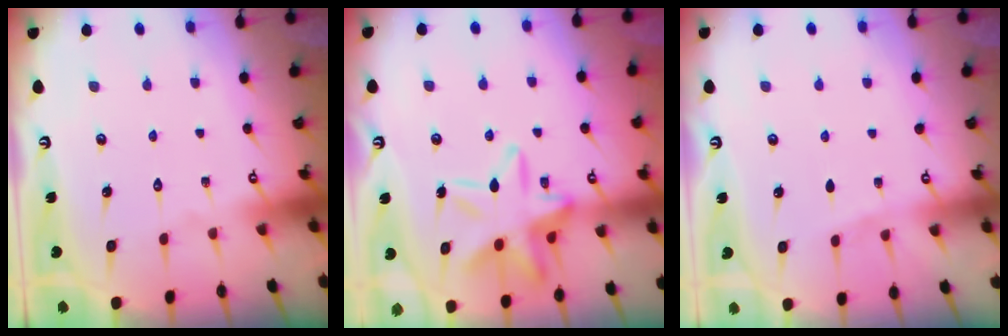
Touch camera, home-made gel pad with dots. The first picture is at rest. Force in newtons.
{"total": 17.0, "press": 16.9, "slide": 1.6}
{"total": 2.1, "press": 1.9, "slide": 0.9}